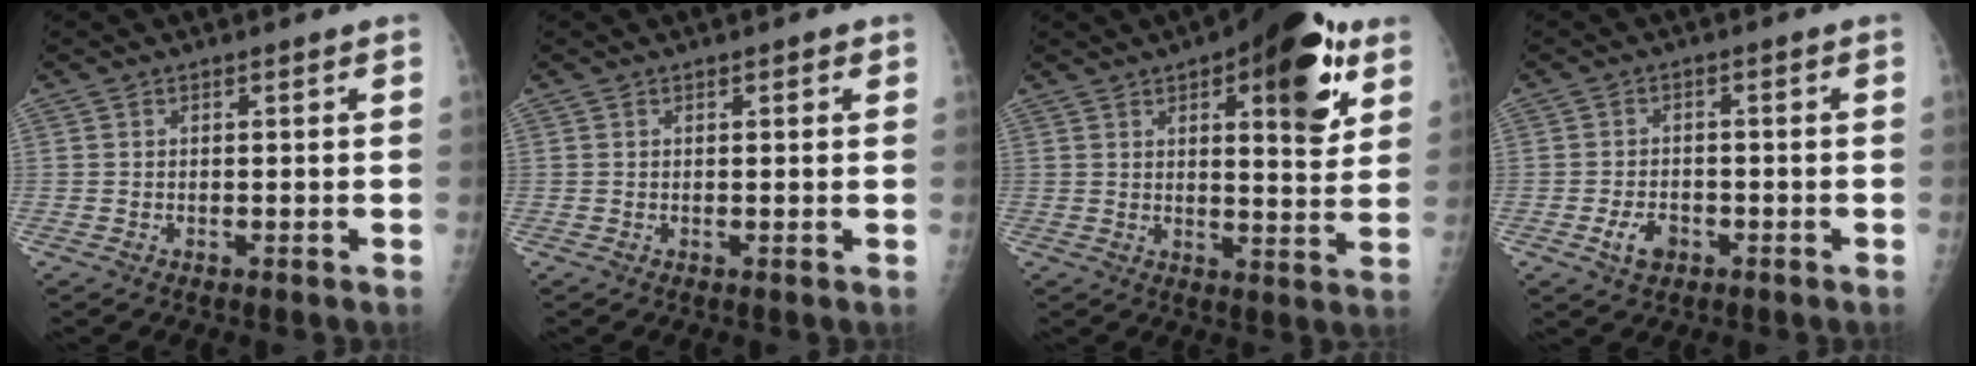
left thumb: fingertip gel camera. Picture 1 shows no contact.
{"total": 1.0, "force": [0.5, 0.4, 0.7], "torque": [-0.006, 0.001, 0.005]}
{"total": 17.0, "force": [8.0, 6.3, 13.6], "torque": [-0.140, -0.026, 0.102]}
{"total": 4.1, "force": [-1.9, 2.7, 2.5], "torque": [-0.038, 0.009, -0.031]}